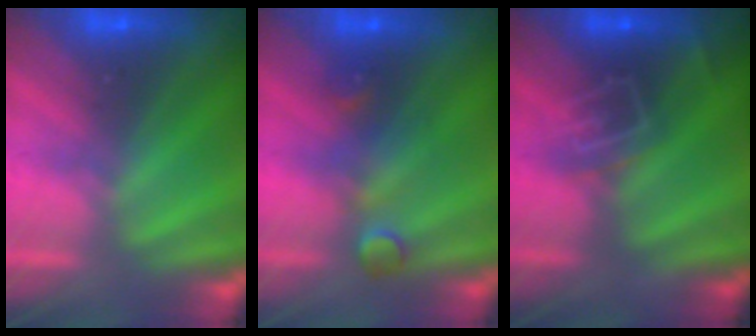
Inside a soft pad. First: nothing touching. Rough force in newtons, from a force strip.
{"total": 2.9}
{"total": 2.7}